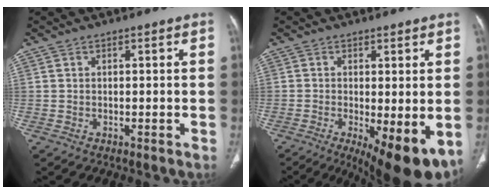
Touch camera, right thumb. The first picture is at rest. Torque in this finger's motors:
{"motor_torque": [0.10, 1.00, 0.16, -0.08, 0.21]}